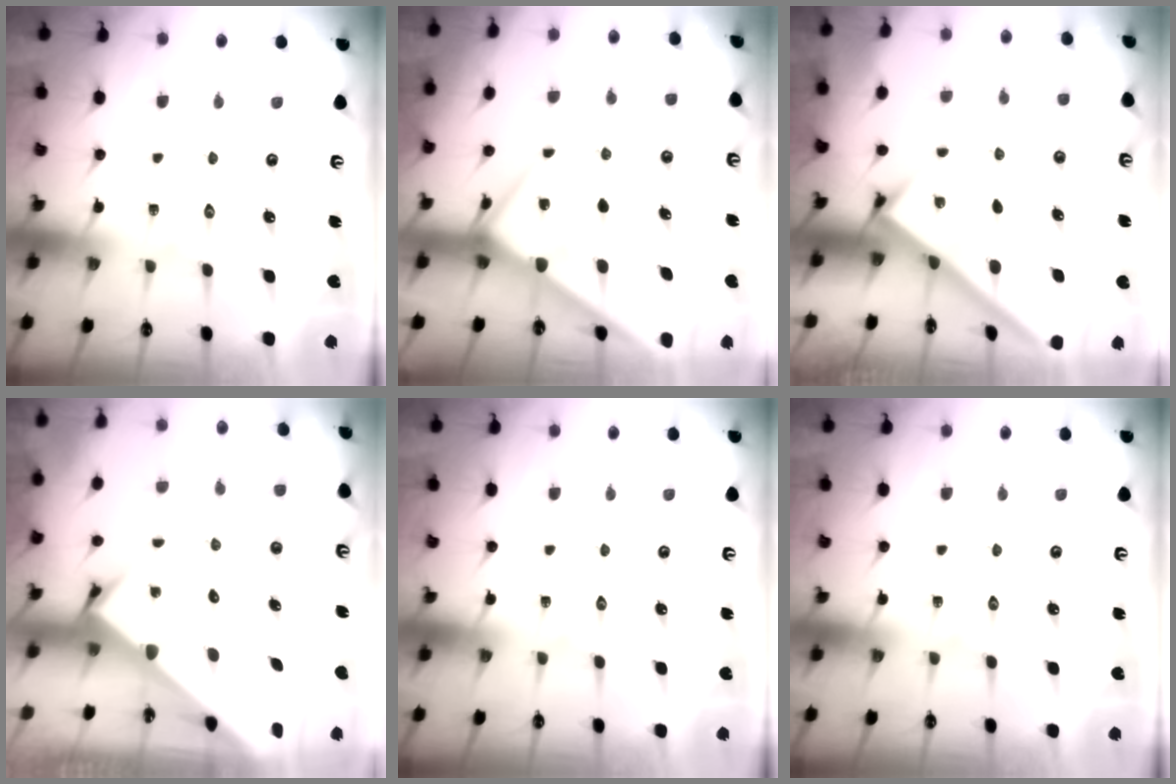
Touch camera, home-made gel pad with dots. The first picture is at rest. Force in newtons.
{"total": 4.7, "press": 4.6, "slide": 0.5}
{"total": 2.6, "press": 2.6, "slide": 0.3}
{"total": 2.8, "press": 2.8, "slide": 0.2}
{"total": 0.0}
{"total": 0.0}